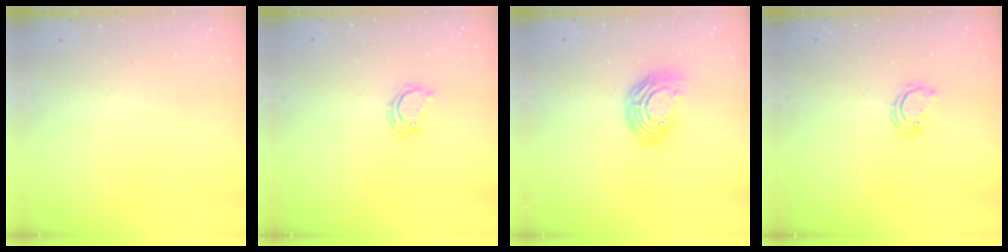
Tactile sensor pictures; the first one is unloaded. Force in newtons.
{"total": 2.4, "press": 2.4, "slide": 0.3}
{"total": 10.9, "press": 10.9, "slide": 0.8}
{"total": 2.2, "press": 2.2, "slide": 0.1}